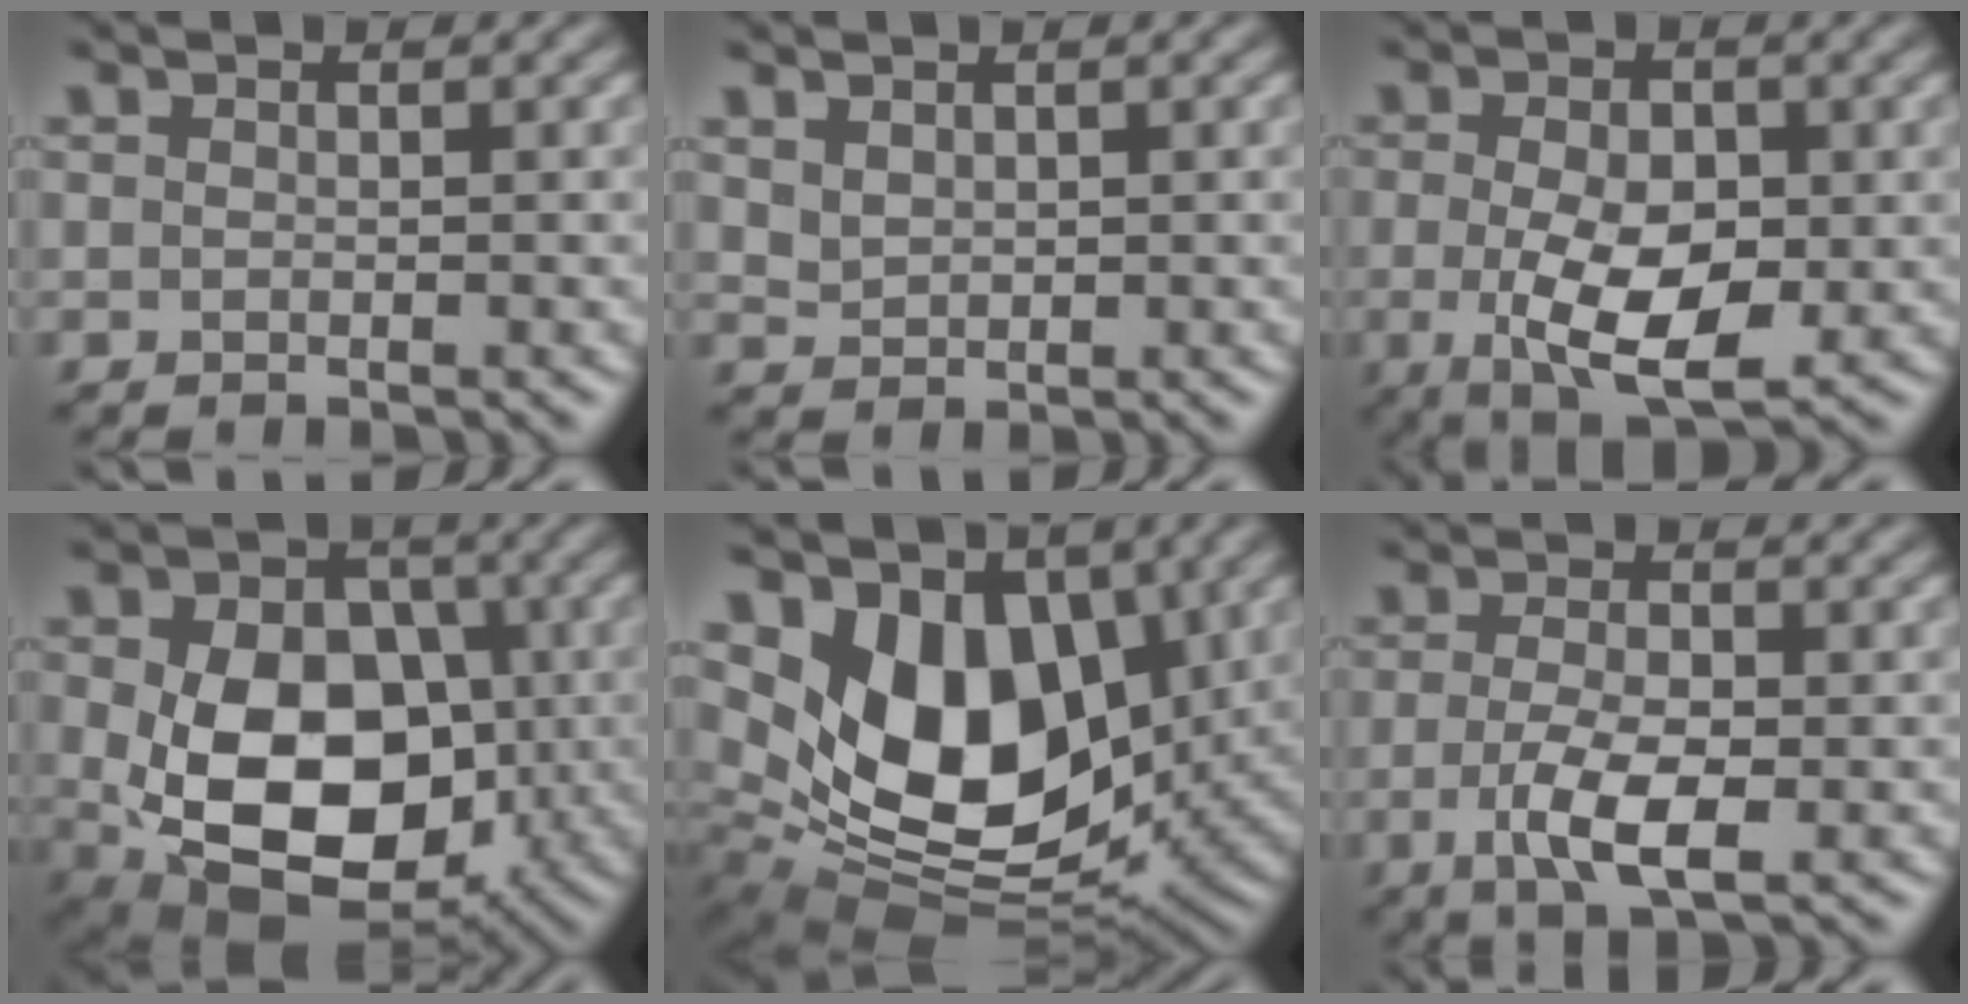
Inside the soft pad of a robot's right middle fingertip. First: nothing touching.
{"total": 1.4, "force": [0.9, 0.9, 0.6], "torque": [-0.014, -0.002, 0.023]}
{"total": 7.0, "force": [-1.0, 3.5, 6.0], "torque": [-0.108, -0.011, -0.014]}
{"total": 13.3, "force": [-1.1, 9.4, 9.3], "torque": [-0.145, -0.023, -0.011]}
{"total": 11.2, "force": [3.2, 7.3, 7.9], "torque": [-0.137, -0.021, 0.052]}
{"total": 4.7, "force": [-1.3, 1.8, 4.1], "torque": [-0.088, -0.008, -0.024]}